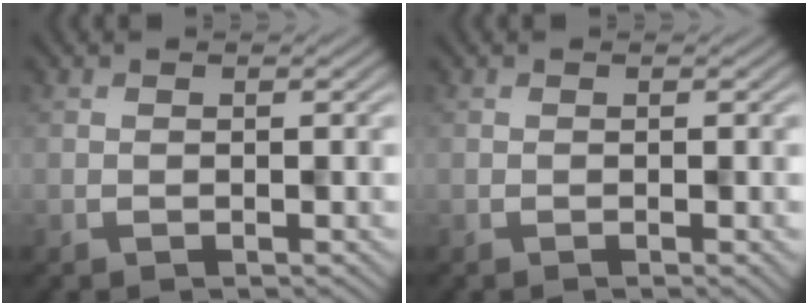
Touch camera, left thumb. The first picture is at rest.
{"total": 1.1, "force": [-0.4, 0.2, 1.0], "torque": [-0.010, 0.001, -0.004]}